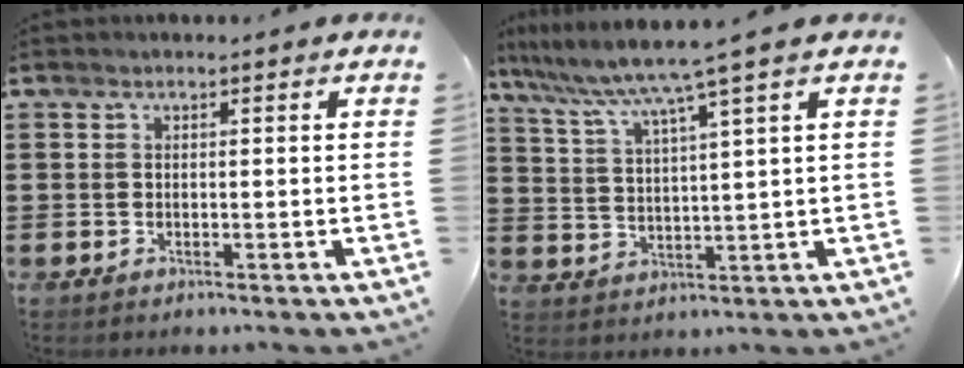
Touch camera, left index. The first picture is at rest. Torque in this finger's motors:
{"motor_torque": [2.14, 0.00, 0.22, 0.19]}